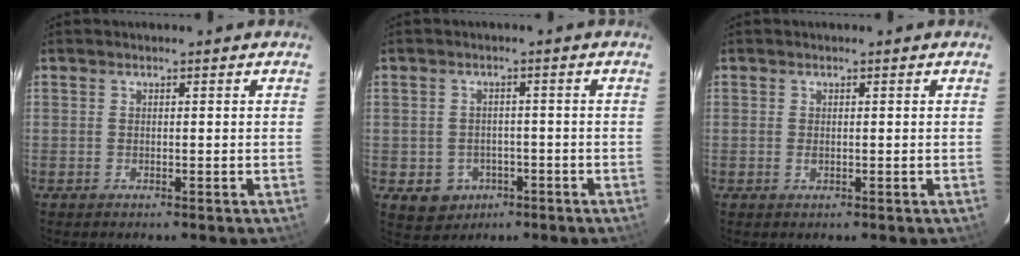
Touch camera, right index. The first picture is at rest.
{"total": 5.7, "force": [-2.3, 5.1, 1.5], "torque": [-0.039, 0.011, -0.018]}
{"total": 0.8, "force": [0.0, 0.5, 0.6], "torque": [-0.012, 0.000, 0.000]}